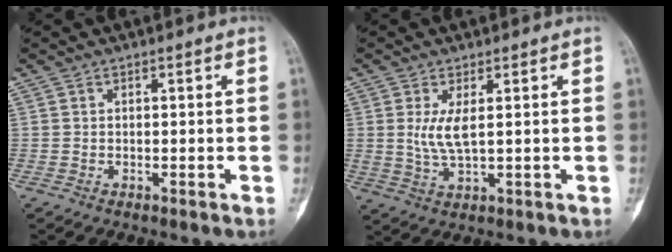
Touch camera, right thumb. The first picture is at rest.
{"total": 4.9, "force": [1.1, 1.6, 4.5], "torque": [-0.100, -0.015, 0.029]}